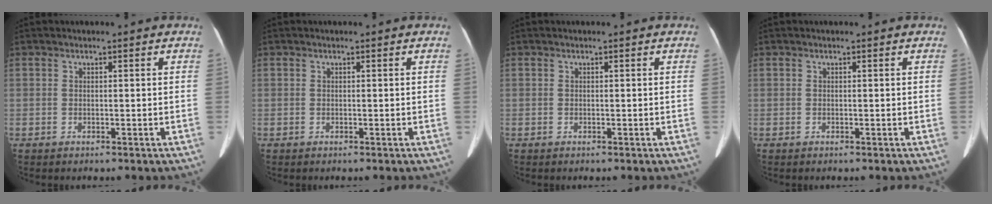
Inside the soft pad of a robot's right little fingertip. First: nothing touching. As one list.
[{"total": 0.0}, {"total": 0.0}, {"total": 0.0}]